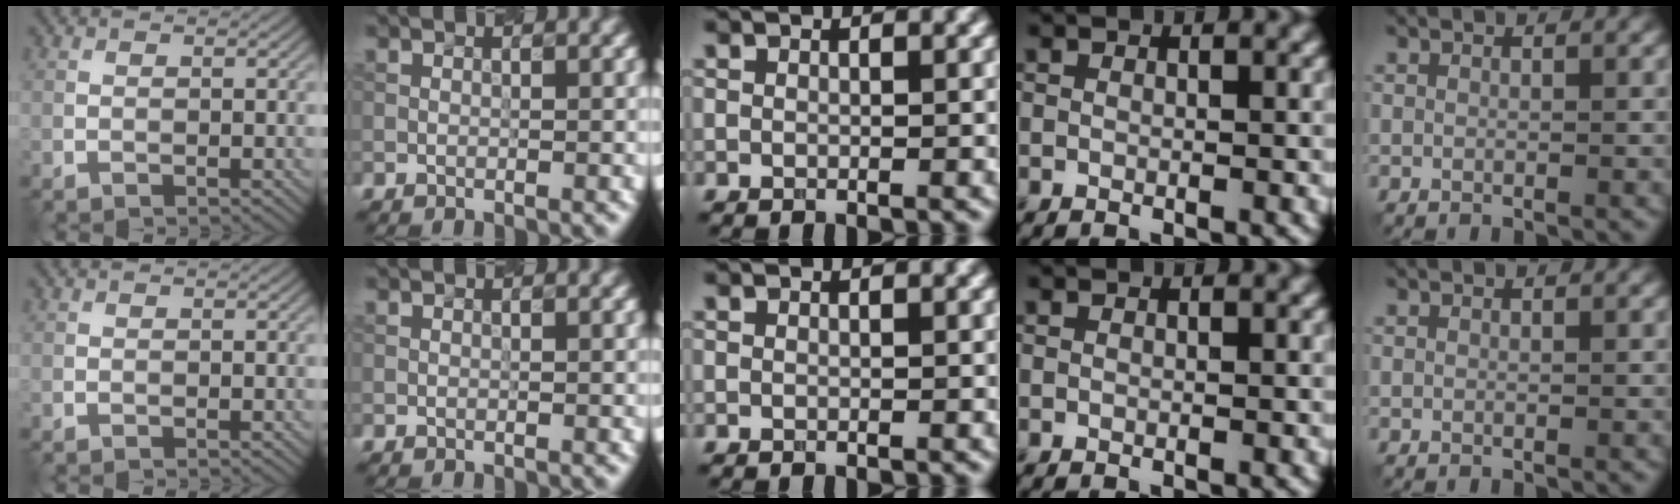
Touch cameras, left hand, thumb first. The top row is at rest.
{}